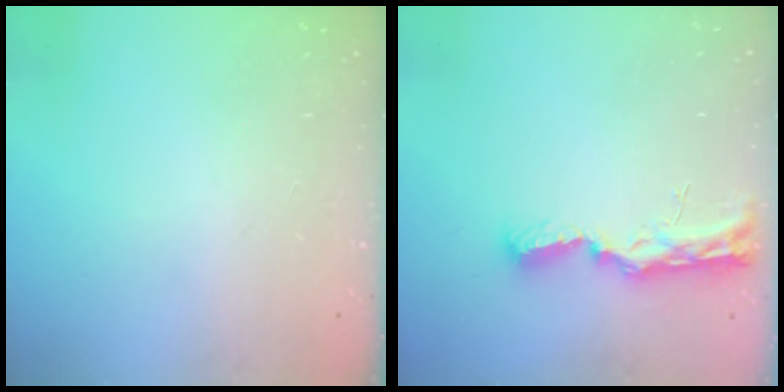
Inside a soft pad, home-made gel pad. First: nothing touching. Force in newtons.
{"total": 11.2, "press": 9.8, "slide": 5.4}